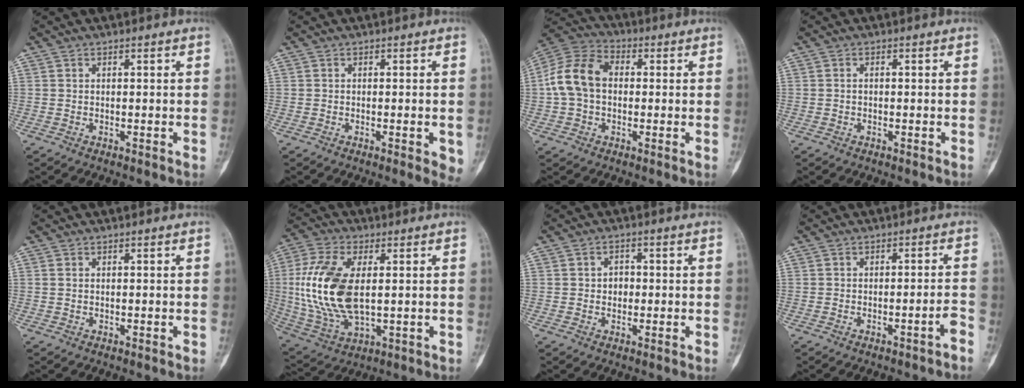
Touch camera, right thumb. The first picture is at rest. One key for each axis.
{"total": 3.7, "fx": -0.9, "fy": 1.2, "fz": 3.3, "tx": -0.030, "ty": -0.006, "tz": -0.010}
{"total": 12.0, "fx": 0.3, "fy": 8.7, "fz": 8.3, "tx": -0.156, "ty": 0.033, "tz": -0.005}
{"total": 0.5, "fx": -0.1, "fy": 0.3, "fz": 0.3, "tx": -0.002, "ty": 0.001, "tz": -0.006}
{"total": 0.8, "fx": 0.1, "fy": 0.6, "fz": 0.5, "tx": -0.008, "ty": -0.001, "tz": 0.002}
{"total": 17.9, "fx": 1.3, "fy": 9.6, "fz": 15.0, "tx": -0.317, "ty": -0.008, "tz": 0.032}
{"total": 3.0, "fx": -0.1, "fy": 2.5, "fz": 1.5, "tx": 0.001, "ty": 0.007, "tz": -0.006}
{"total": 2.6, "fx": -1.9, "fy": 0.3, "fz": 1.8, "tx": -0.021, "ty": 0.028, "tz": -0.026}